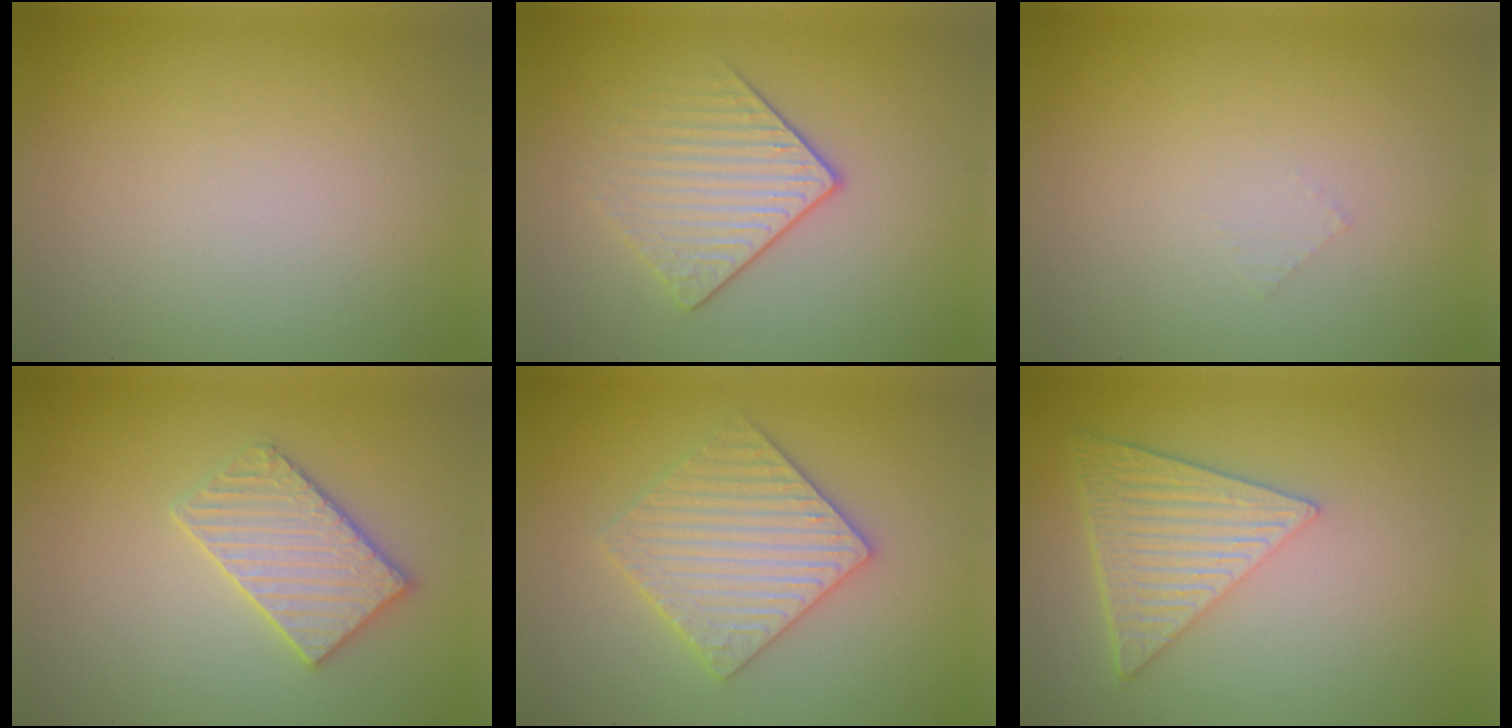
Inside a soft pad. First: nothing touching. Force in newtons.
{"total": 3.7, "press": 2.8, "slide": 2.4}
{"total": 0.5, "press": 0.5, "slide": 0.1}
{"total": 3.4, "press": 3.4, "slide": 0.5}
{"total": 5.2, "press": 5.1, "slide": 1.0}
{"total": 6.3, "press": 4.5, "slide": 4.4}